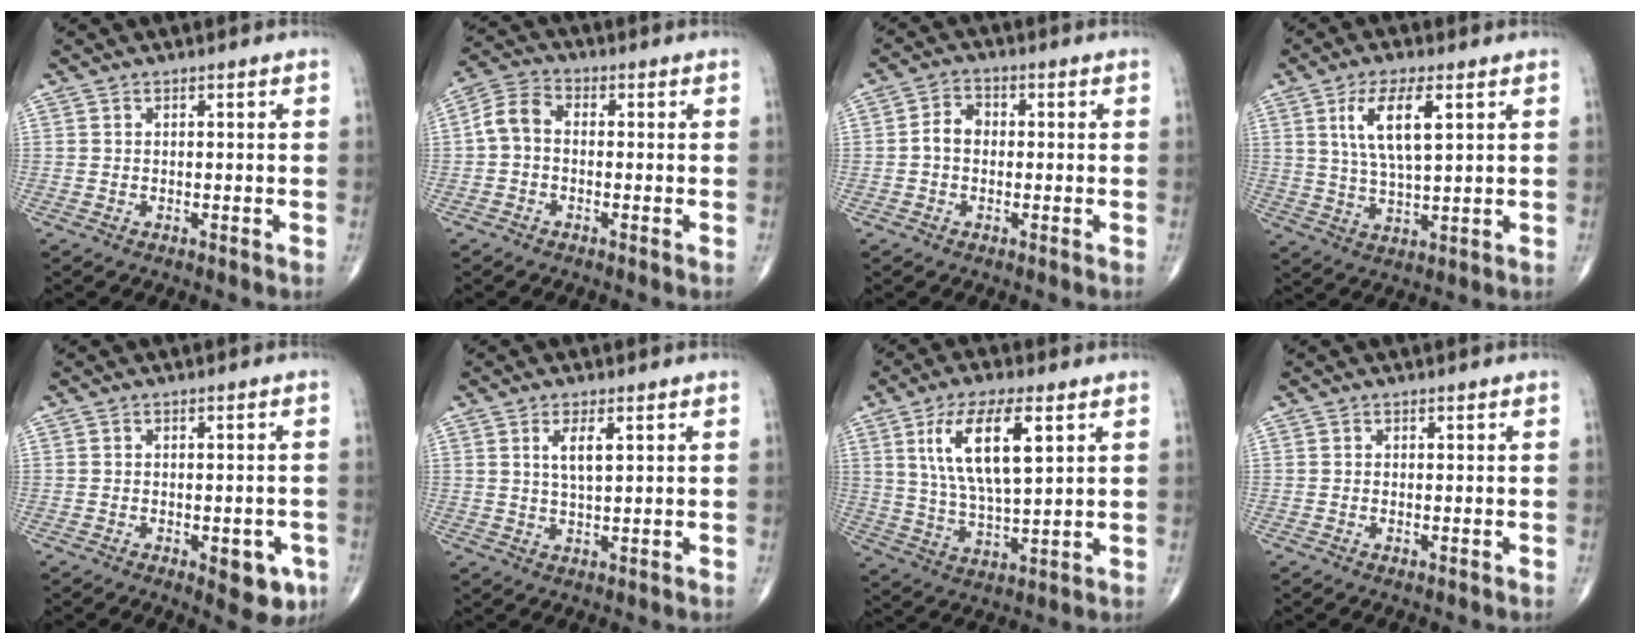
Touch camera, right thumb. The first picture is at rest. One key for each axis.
{"total": 5.4, "fx": -0.5, "fy": 3.7, "fz": 3.9, "tx": -0.070, "ty": 0.019, "tz": -0.023}
{"total": 3.8, "fx": -0.3, "fy": 2.9, "fz": 2.5, "tx": -0.037, "ty": 0.017, "tz": -0.015}
{"total": 9.8, "fx": 3.5, "fy": 3.4, "fz": 8.5, "tx": -0.161, "ty": -0.011, "tz": 0.071}
{"total": 6.7, "fx": -2.6, "fy": 3.1, "fz": 5.3, "tx": -0.045, "ty": 0.004, "tz": -0.026}
{"total": 4.3, "fx": 1.6, "fy": 1.3, "fz": 3.8, "tx": -0.072, "ty": -0.011, "tz": 0.031}
{"total": 14.0, "fx": 5.0, "fy": 5.0, "fz": 12.1, "tx": -0.222, "ty": -0.016, "tz": 0.098}
{"total": 0.6, "fx": -0.1, "fy": 0.3, "fz": 0.5, "tx": -0.010, "ty": -0.002, "tz": -0.004}